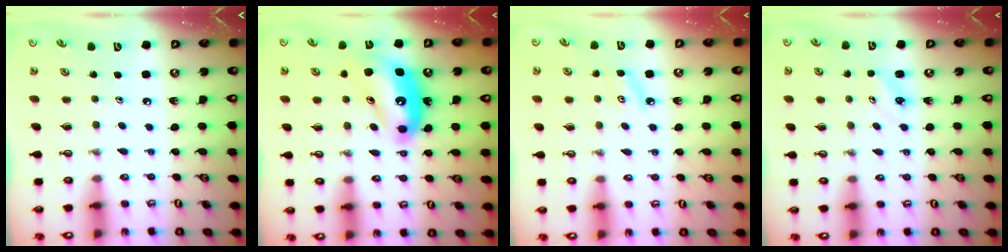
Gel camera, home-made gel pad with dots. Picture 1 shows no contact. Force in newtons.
{"total": 14.6, "press": 14.5, "slide": 0.8}
{"total": 4.9, "press": 4.8, "slide": 0.7}
{"total": 4.0, "press": 4.0, "slide": 0.3}